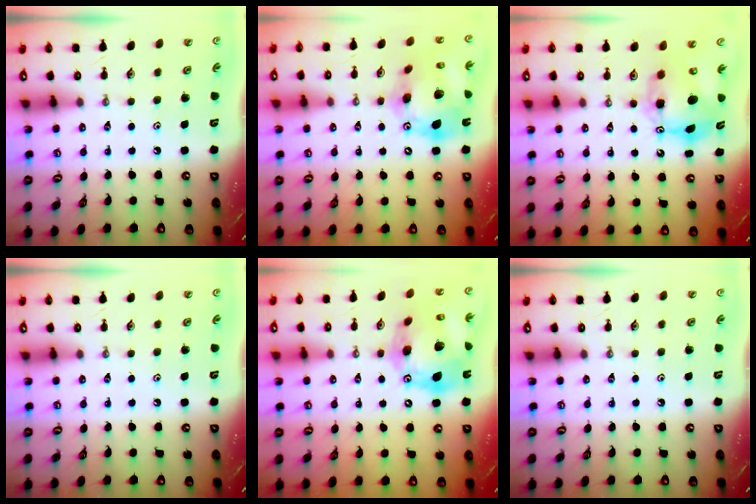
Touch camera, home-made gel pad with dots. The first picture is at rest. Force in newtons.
{"total": 20.4, "press": 20.2, "slide": 3.3}
{"total": 10.8, "press": 10.8, "slide": 0.9}
{"total": 0.0}
{"total": 21.3, "press": 21.1, "slide": 2.5}
{"total": 0.0}